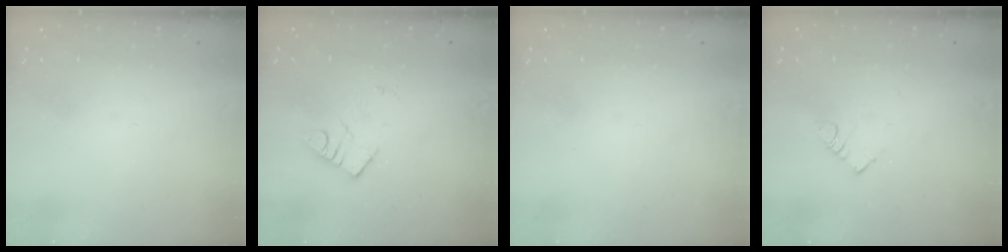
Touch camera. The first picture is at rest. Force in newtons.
{"total": 3.4, "press": 3.4, "slide": 0.5}
{"total": 0.0}
{"total": 2.9, "press": 2.9, "slide": 0.5}